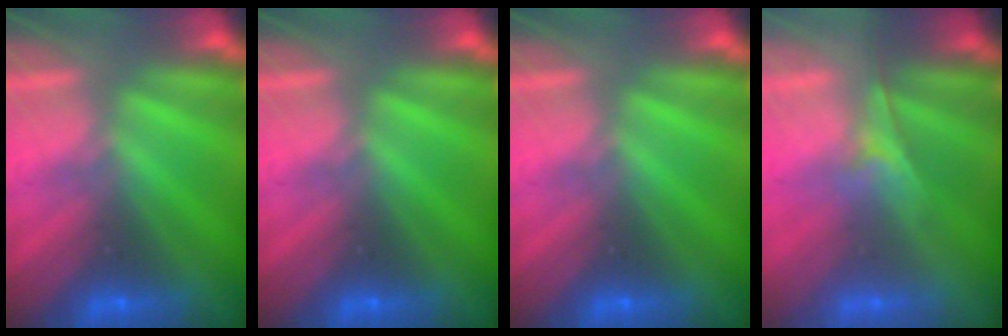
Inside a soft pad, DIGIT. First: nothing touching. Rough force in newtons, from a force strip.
{"total": 0.0}
{"total": 0.0}
{"total": 2.0}